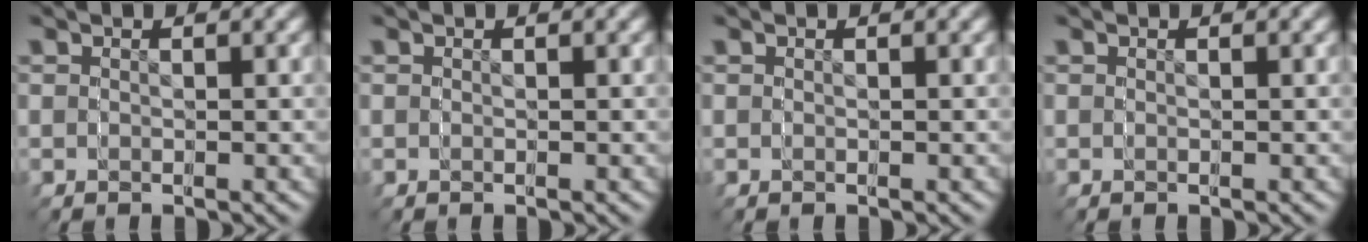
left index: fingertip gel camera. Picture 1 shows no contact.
{"total": 0.0}
{"total": 0.0}
{"total": 0.0}